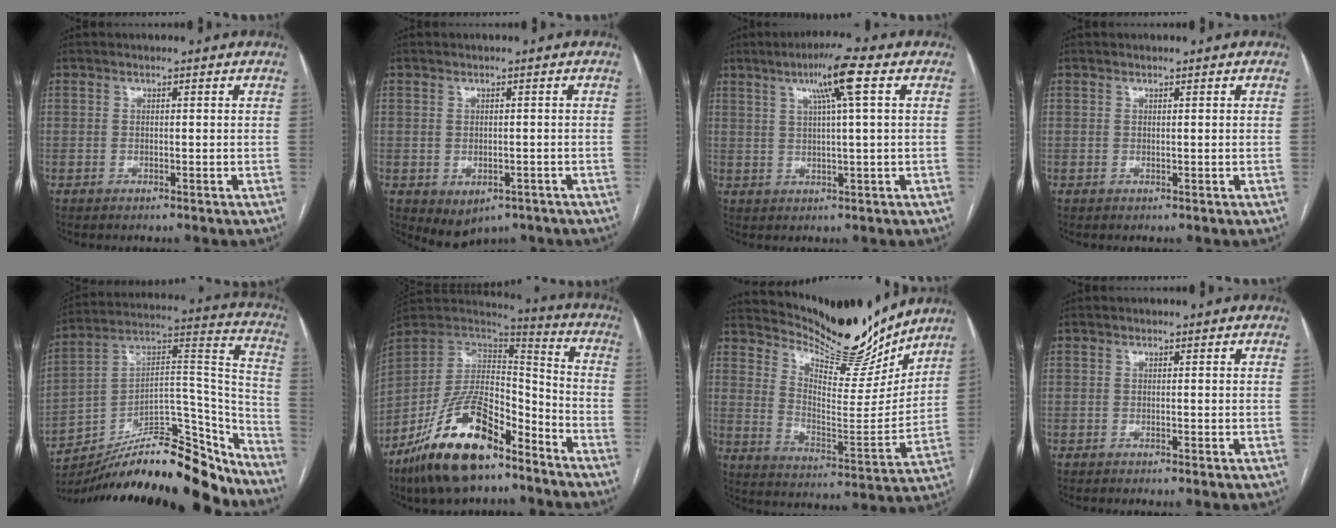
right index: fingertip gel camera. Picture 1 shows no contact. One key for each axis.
{"total": 4.4, "fx": -2.4, "fy": 3.0, "fz": 2.2, "tx": -0.029, "ty": -0.003, "tz": -0.022}
{"total": 7.1, "fx": 2.9, "fy": -0.7, "fz": 6.4, "tx": -0.111, "ty": 0.009, "tz": 0.048}
{"total": 0.0}
{"total": 27.2, "fx": -23.3, "fy": 6.5, "fz": 12.5, "tx": -0.177, "ty": 0.041, "tz": -0.360}
{"total": 20.9, "fx": -13.5, "fy": 7.7, "fz": 13.9, "tx": -0.273, "ty": 0.001, "tz": -0.239}
{"total": 14.6, "fx": 14.1, "fy": 1.8, "fz": 3.1, "tx": -0.062, "ty": -0.046, "tz": 0.217}
{"total": 1.0, "fx": -0.8, "fy": -0.3, "fz": 0.6, "tx": -0.007, "ty": 0.003, "tz": -0.013}